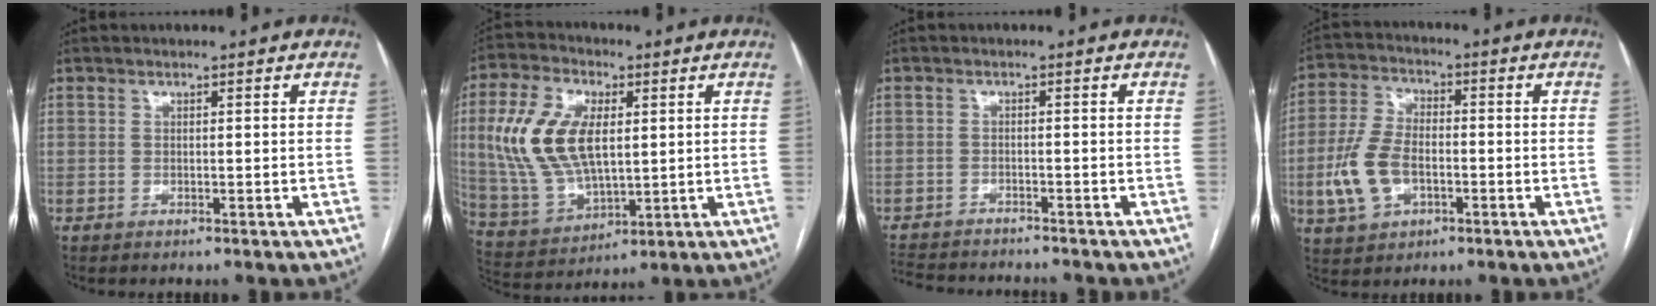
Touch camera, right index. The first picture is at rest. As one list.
[{"total": 14.6, "force": [2.6, 7.4, 12.3], "torque": [-0.274, 0.016, 0.060]}, {"total": 10.7, "force": [-9.8, 2.1, 3.5], "torque": [-0.067, -0.004, -0.142]}, {"total": 9.7, "force": [-2.5, 5.8, 7.4], "torque": [-0.177, 0.011, -0.044]}]